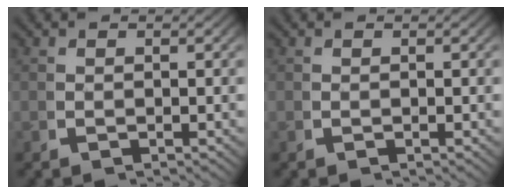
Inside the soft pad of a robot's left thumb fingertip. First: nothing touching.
{"total": 0.0}